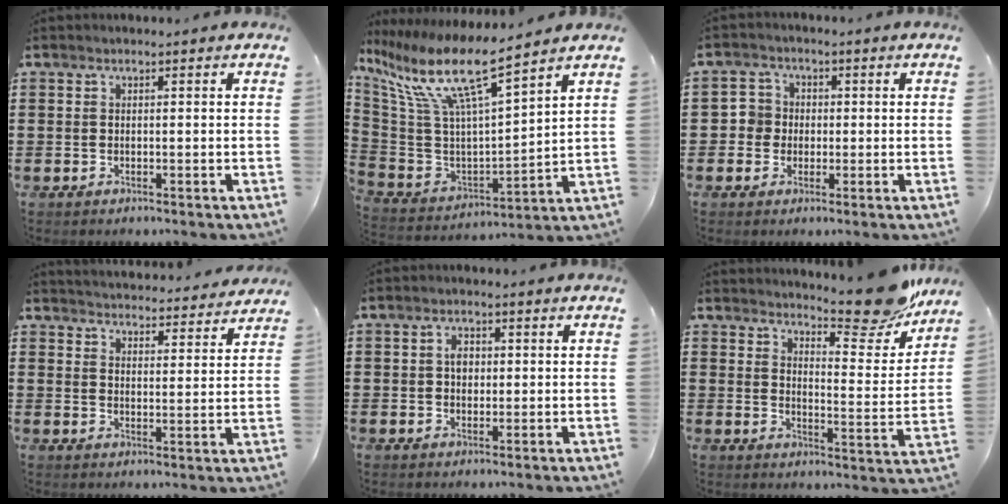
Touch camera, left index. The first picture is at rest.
{"total": 12.4, "force": [7.8, 2.1, 9.4], "torque": [-0.217, -0.049, 0.124]}
{"total": 3.3, "force": [-0.5, 3.2, 0.6], "torque": [-0.026, 0.008, -0.014]}
{"total": 4.0, "force": [4.0, -0.2, -0.1], "torque": [-0.007, -0.033, 0.067]}
{"total": 2.5, "force": [0.5, 1.7, 1.8], "torque": [-0.030, 0.006, 0.006]}
{"total": 11.3, "force": [10.3, 1.2, 4.4], "torque": [-0.054, -0.075, 0.178]}